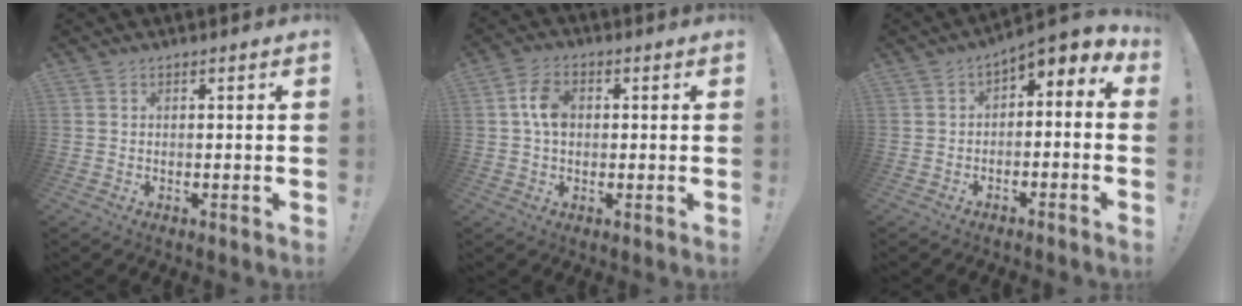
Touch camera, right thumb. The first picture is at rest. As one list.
[{"total": 7.4, "force": [0.7, 5.1, 5.2], "torque": [-0.085, 0.009, 0.013]}, {"total": 2.9, "force": [-0.1, 1.7, 2.4], "torque": [-0.037, -0.002, -0.001]}]